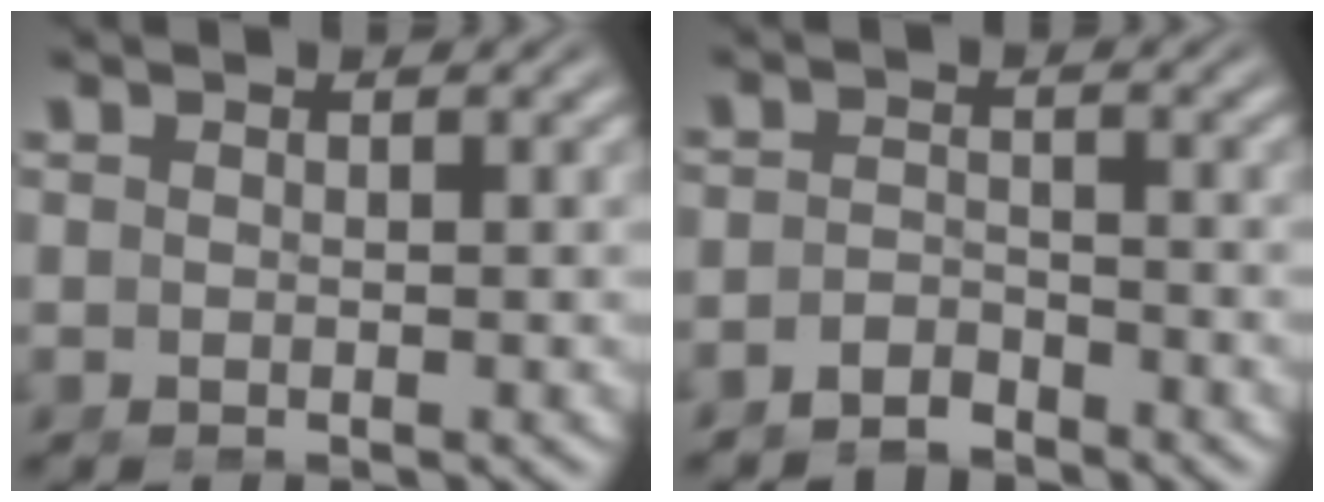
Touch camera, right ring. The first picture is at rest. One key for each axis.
{"total": 2.9, "fx": -2.7, "fy": 0.7, "fz": 0.4, "tx": -0.008, "ty": -0.015, "tz": -0.044}